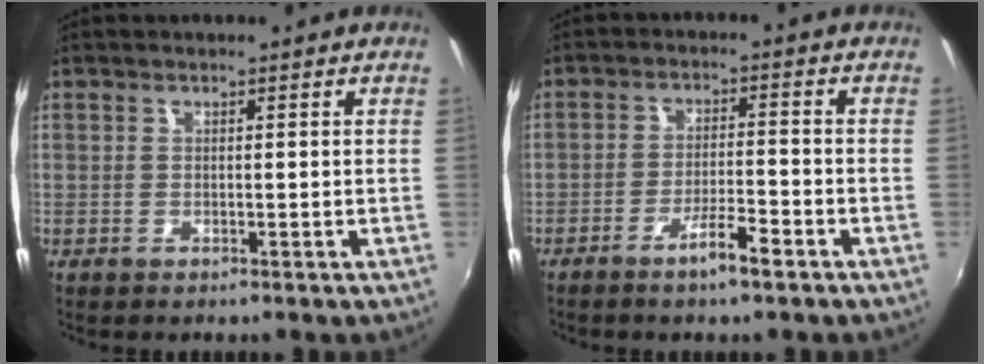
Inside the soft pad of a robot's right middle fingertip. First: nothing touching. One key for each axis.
{"total": 4.8, "fx": -3.6, "fy": 0.3, "fz": 3.2, "tx": -0.070, "ty": 0.000, "tz": -0.060}